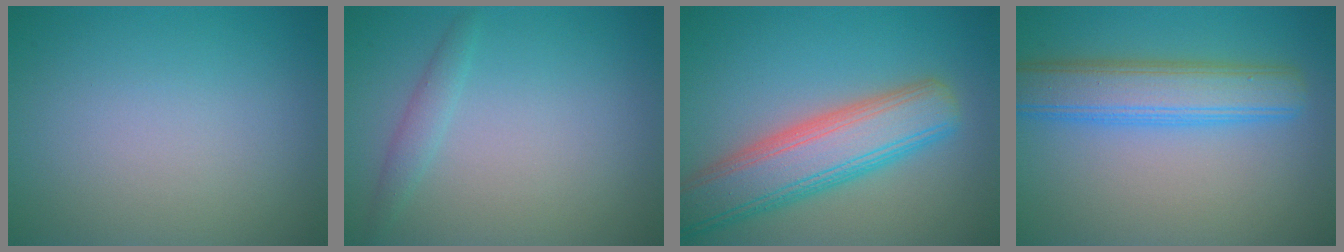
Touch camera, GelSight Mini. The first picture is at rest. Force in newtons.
{"total": 1.2, "press": 1.2, "slide": 0.0}
{"total": 7.7, "press": 7.7, "slide": 0.6}
{"total": 5.7, "press": 5.7, "slide": 0.2}